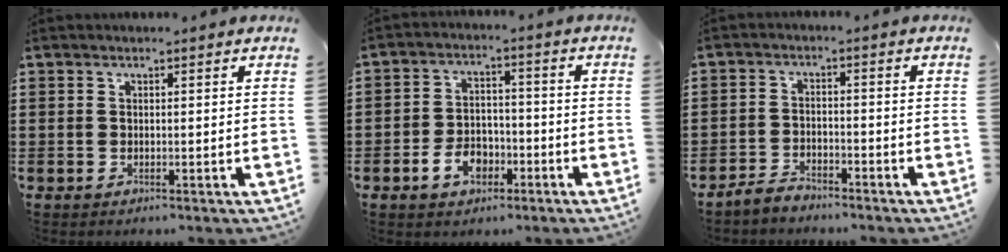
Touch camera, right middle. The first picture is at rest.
{"total": 5.7, "force": [-3.0, 3.8, 3.1], "torque": [-0.052, 0.007, -0.058]}
{"total": 3.0, "force": [-2.9, 0.7, 0.3], "torque": [-0.018, 0.005, -0.064]}